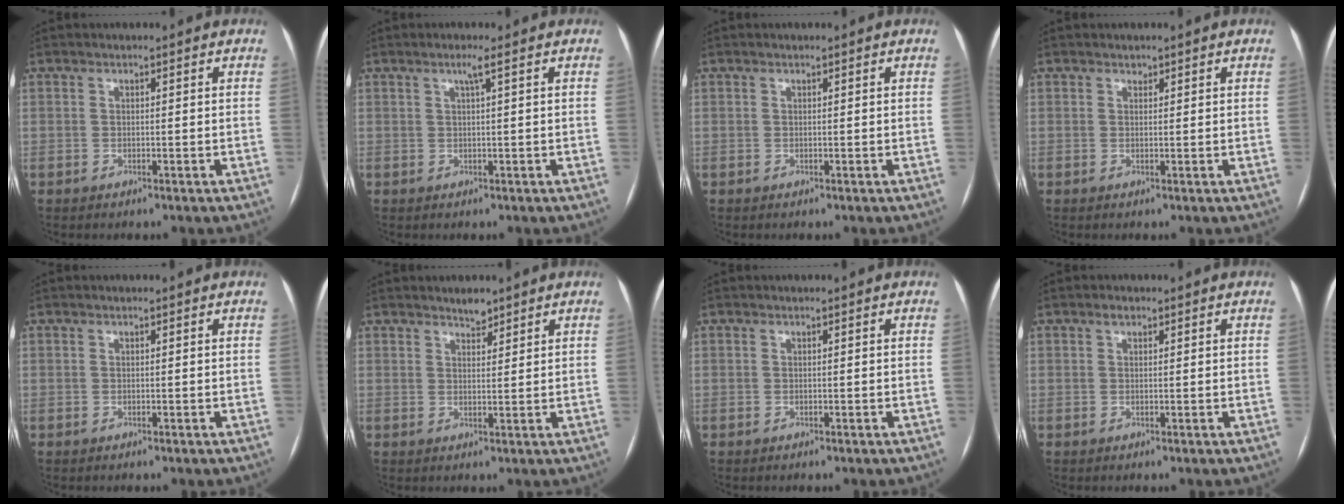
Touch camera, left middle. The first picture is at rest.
{"total": 1.5, "force": [0.7, -0.4, 1.2], "torque": [-0.025, 0.000, 0.014]}
{"total": 0.0}
{"total": 0.5, "force": [0.4, 0.3, 0.0], "torque": [-0.002, -0.002, 0.006]}
{"total": 0.0}
{"total": 2.1, "force": [1.9, 0.6, 0.7], "torque": [-0.012, -0.001, 0.032]}
{"total": 0.0}
{"total": 0.9, "force": [0.6, 0.5, 0.5], "torque": [-0.009, 0.005, 0.010]}